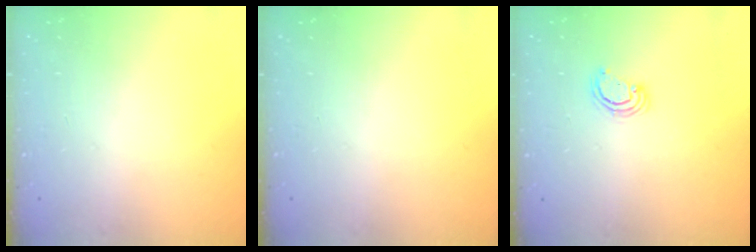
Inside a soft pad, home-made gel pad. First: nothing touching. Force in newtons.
{"total": 0.0}
{"total": 2.8, "press": 2.8, "slide": 0.3}